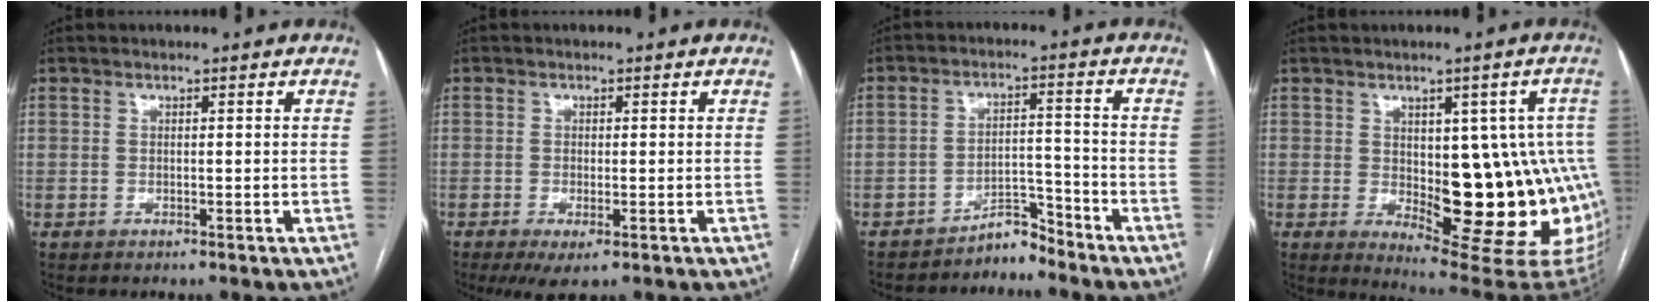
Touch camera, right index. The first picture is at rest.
{"total": 3.6, "force": [-1.8, 1.1, 3.0], "torque": [-0.048, -0.010, -0.023]}
{"total": 4.0, "force": [-3.9, 0.9, 0.2], "torque": [0.009, 0.009, -0.065]}
{"total": 19.3, "force": [-2.0, 7.5, 17.6], "torque": [-0.142, 0.017, 0.001]}